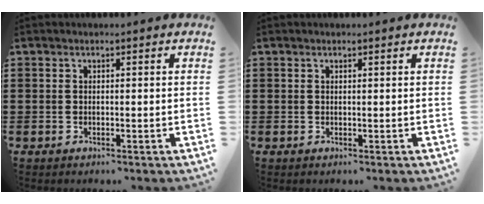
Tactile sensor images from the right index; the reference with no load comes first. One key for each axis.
{"total": 0.0}